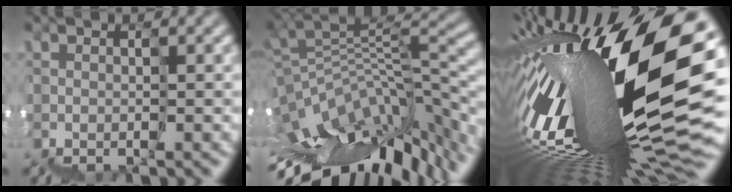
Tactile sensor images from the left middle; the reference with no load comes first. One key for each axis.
{"total": 8.5, "fx": -3.8, "fy": 3.0, "fz": 6.9, "tx": -0.131, "ty": 0.038, "tz": -0.053}
{"total": 17.2, "fx": 4.2, "fy": 5.3, "fz": 15.8, "tx": -0.307, "ty": -0.012, "tz": 0.075}